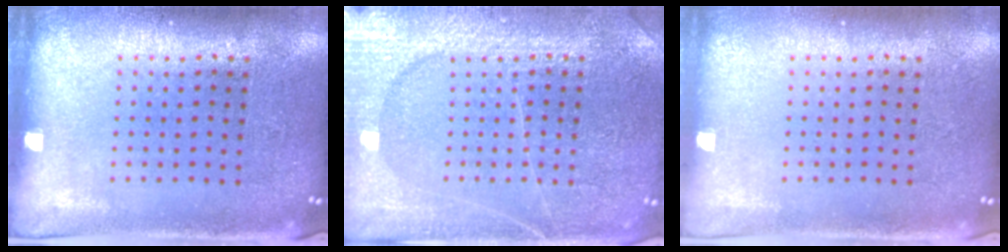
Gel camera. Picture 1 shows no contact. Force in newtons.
{"total": 3.6, "press": 3.6, "slide": 0.5}
{"total": 0.0}